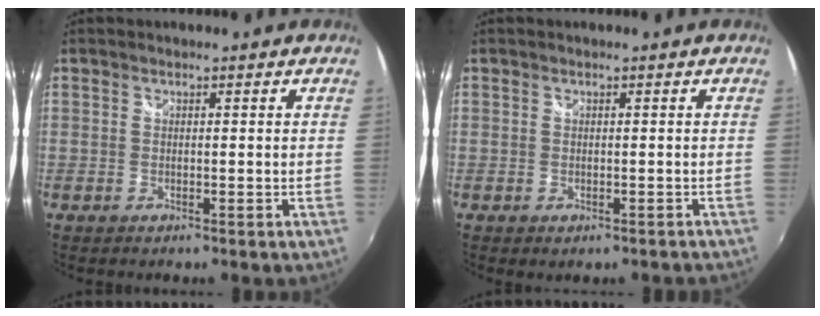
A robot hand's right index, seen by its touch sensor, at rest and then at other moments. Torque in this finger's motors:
{"motor_torque": [-1.59, -0.55, -0.34, -0.14]}